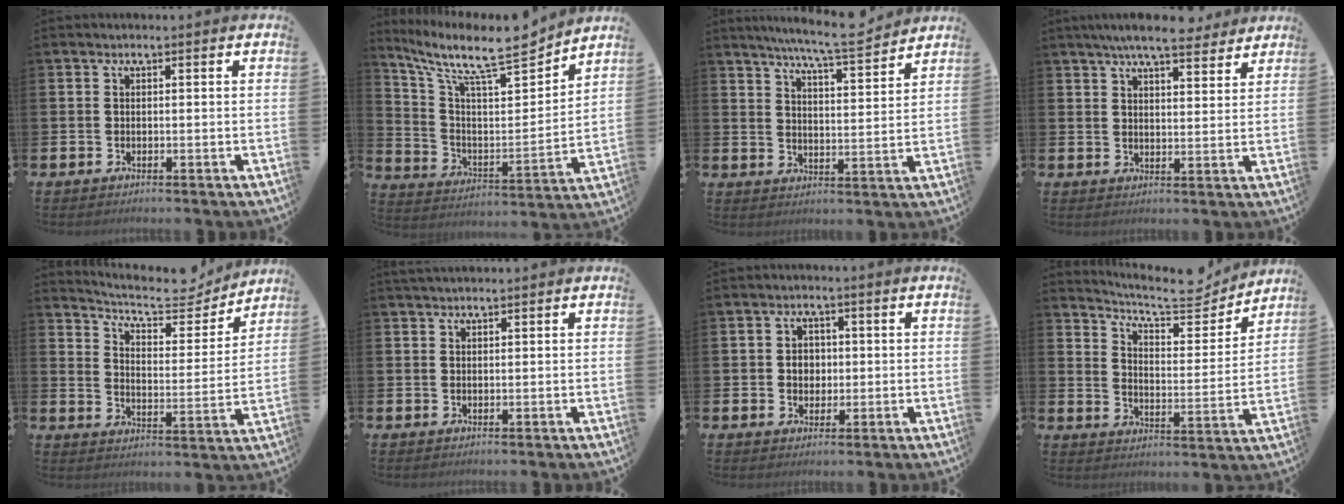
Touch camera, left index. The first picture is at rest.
{"total": 11.2, "force": [9.5, 2.3, 5.5], "torque": [-0.126, -0.073, 0.157]}
{"total": 7.5, "force": [7.1, -0.2, 2.5], "torque": [-0.057, -0.042, 0.123]}
{"total": 6.8, "force": [6.3, 1.0, 2.3], "torque": [-0.052, -0.021, 0.112]}
{"total": 8.0, "force": [7.4, 2.1, 2.3], "torque": [-0.067, -0.052, 0.126]}
{"total": 1.4, "force": [1.3, 0.2, 0.3], "torque": [-0.006, 0.003, 0.025]}
{"total": 2.8, "force": [0.2, 2.5, 1.3], "torque": [-0.015, 0.004, -0.003]}
{"total": 7.6, "force": [7.0, 1.7, 2.3], "torque": [-0.057, -0.058, 0.116]}